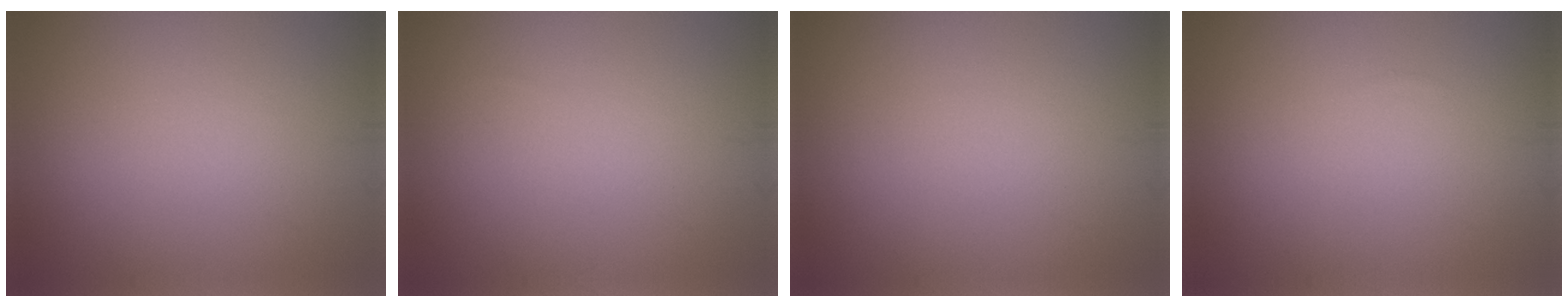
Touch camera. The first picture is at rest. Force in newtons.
{"total": 0.0}
{"total": 0.0}
{"total": 0.0}